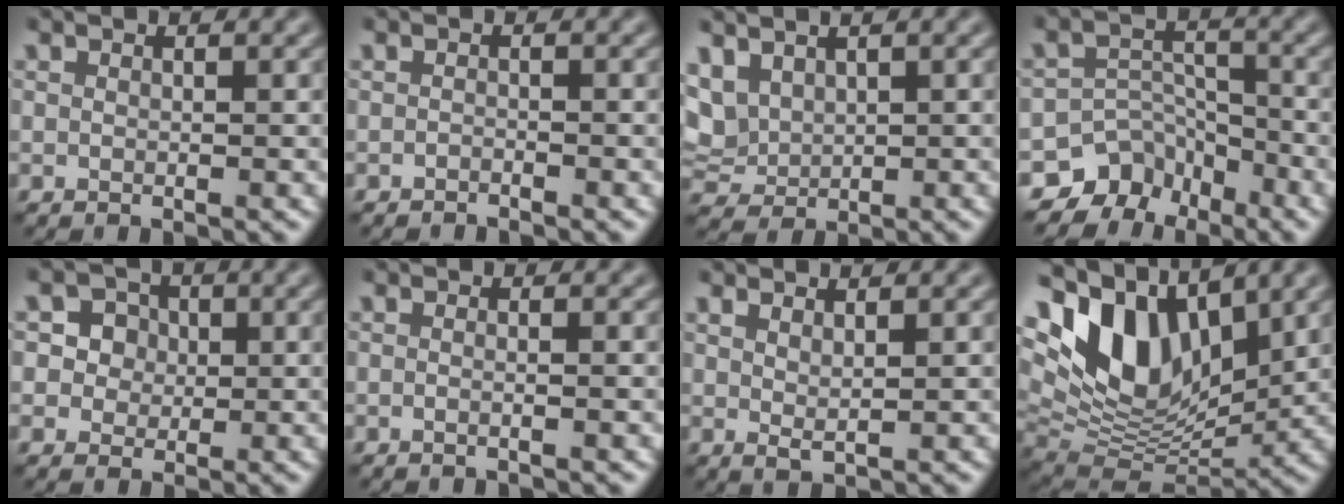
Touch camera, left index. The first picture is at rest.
{"total": 1.4, "force": [-1.3, -0.4, -0.3], "torque": [0.009, 0.002, -0.018]}
{"total": 3.3, "force": [1.5, 2.4, 1.8], "torque": [-0.057, 0.009, 0.040]}
{"total": 6.4, "force": [-5.6, 3.2, 0.5], "torque": [0.013, -0.006, -0.080]}
{"total": 3.0, "force": [0.6, 2.7, 1.1], "torque": [-0.016, 0.007, 0.006]}
{"total": 1.8, "force": [-0.3, 0.9, 1.6], "torque": [0.011, 0.002, -0.033]}
{"total": 1.1, "force": [0.7, 0.0, 0.8], "torque": [-0.011, 0.000, 0.019]}
{"total": 10.4, "force": [4.5, 5.7, 7.4], "torque": [-0.143, 0.010, 0.085]}